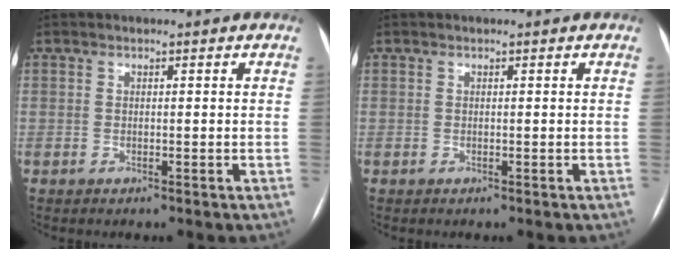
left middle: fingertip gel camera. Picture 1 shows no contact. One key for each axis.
{"total": 0.0}